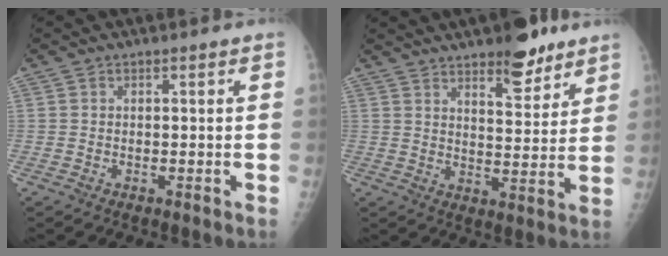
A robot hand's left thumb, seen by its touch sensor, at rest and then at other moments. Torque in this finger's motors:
{"motor_torque": [1.27, 0.88, 0.53, -0.90, 0.19]}